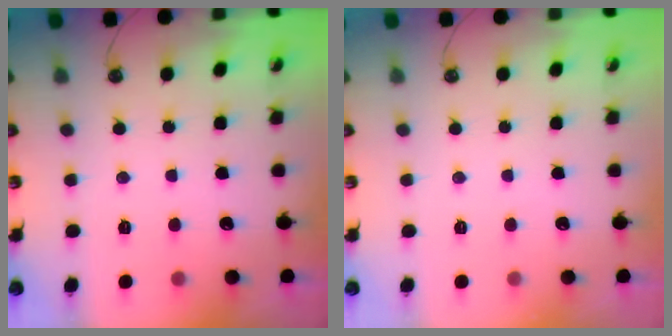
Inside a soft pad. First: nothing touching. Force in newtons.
{"total": 0.0}